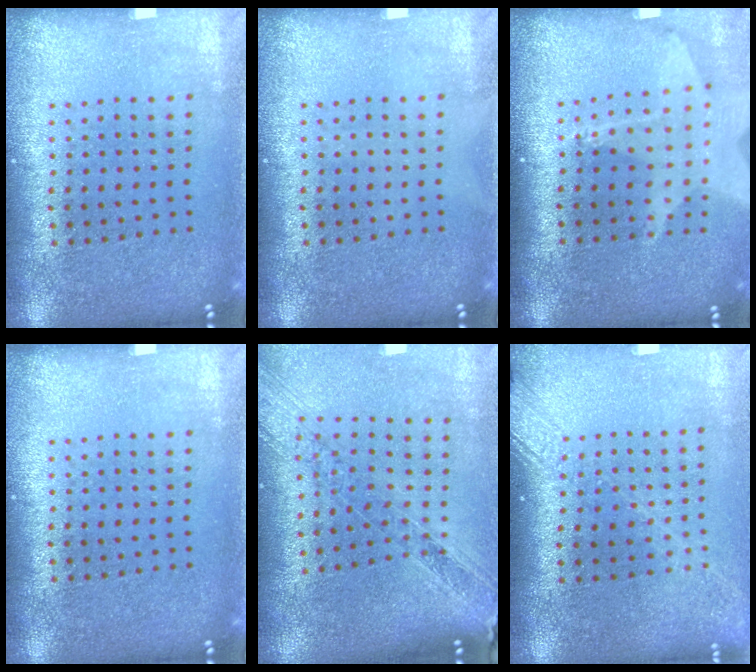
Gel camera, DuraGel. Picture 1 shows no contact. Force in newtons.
{"total": 0.0}
{"total": 2.0, "press": 1.6, "slide": 1.3}
{"total": 0.0}
{"total": 1.4, "press": 1.3, "slide": 0.5}
{"total": 2.0, "press": 1.5, "slide": 1.3}